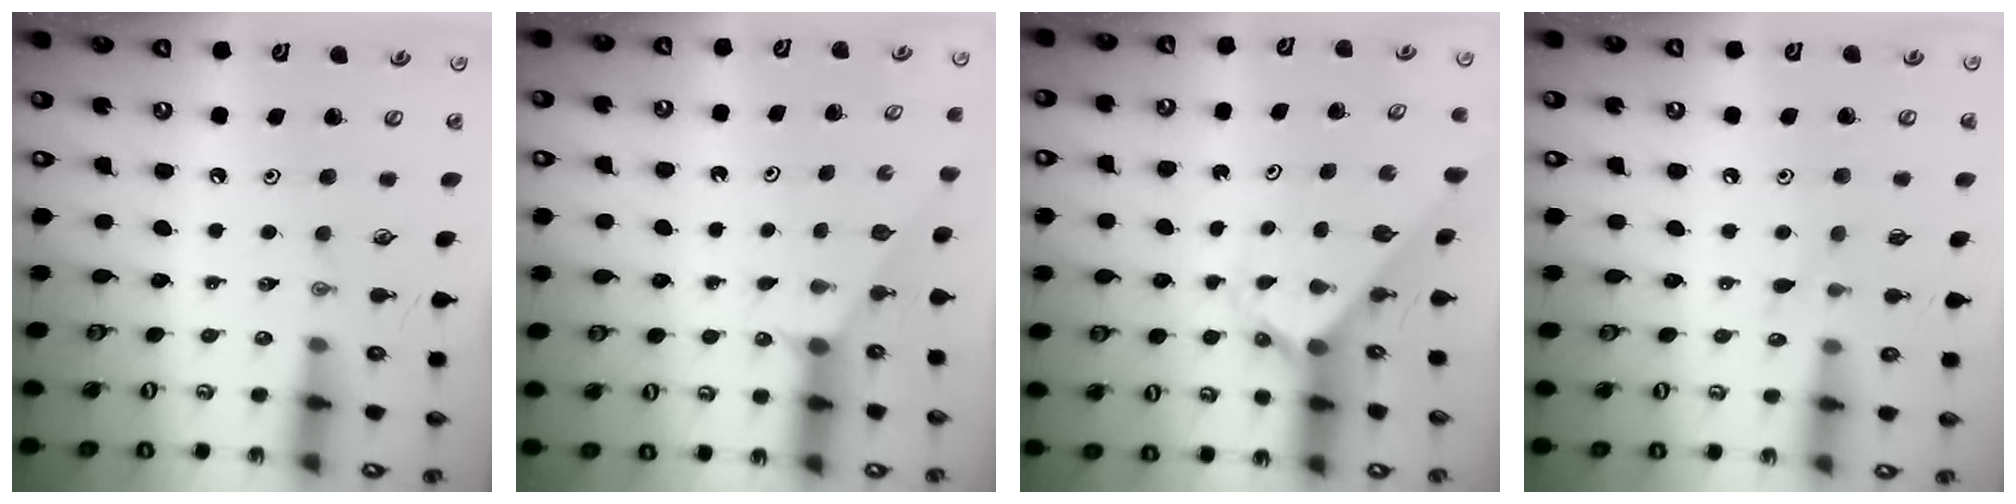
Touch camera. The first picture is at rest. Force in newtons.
{"total": 1.0, "press": 1.0, "slide": 0.3}
{"total": 2.1, "press": 2.1, "slide": 0.1}
{"total": 7.2, "press": 7.1, "slide": 0.5}